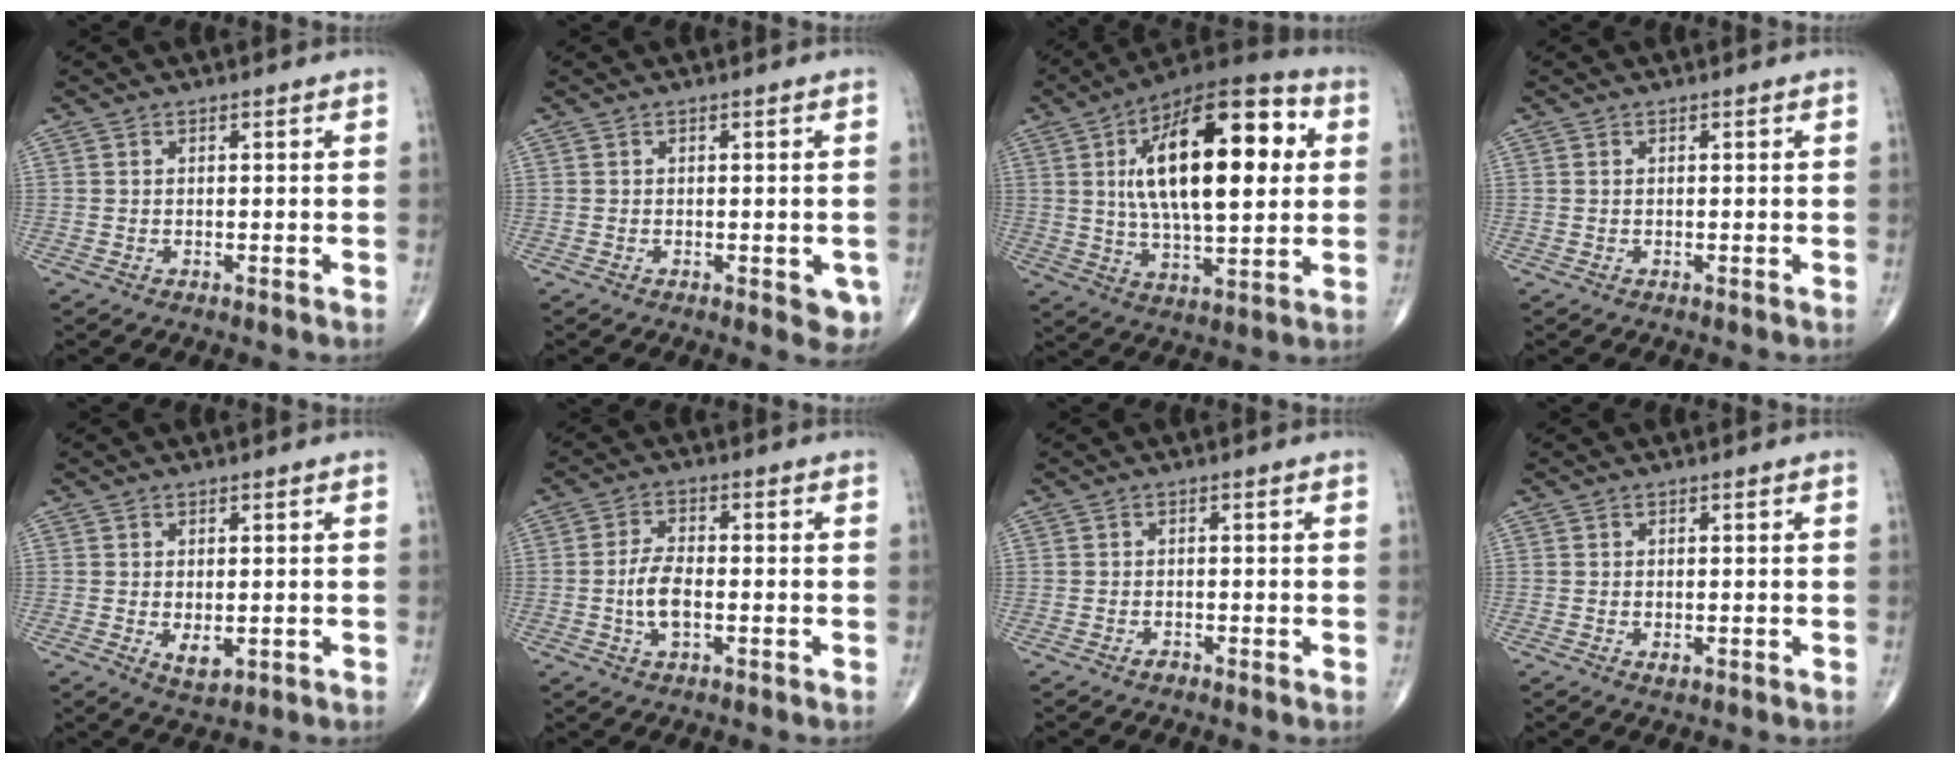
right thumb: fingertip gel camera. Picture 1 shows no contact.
{"total": 3.7, "force": [-1.3, 1.8, 3.0], "torque": [-0.010, -0.002, -0.015]}
{"total": 25.3, "force": [5.1, 10.7, 22.3], "torque": [-0.339, 0.005, 0.072]}
{"total": 0.0}
{"total": 3.3, "force": [-0.5, 1.8, 2.7], "torque": [-0.034, -0.007, 0.003]}
{"total": 5.7, "force": [-1.2, 2.7, 4.9], "torque": [-0.096, 0.009, -0.023]}
{"total": 0.9, "force": [-0.7, 0.4, 0.4], "torque": [-0.006, 0.001, -0.014]}
{"total": 1.0, "force": [-0.3, 0.6, 0.8], "torque": [-0.010, -0.001, -0.002]}